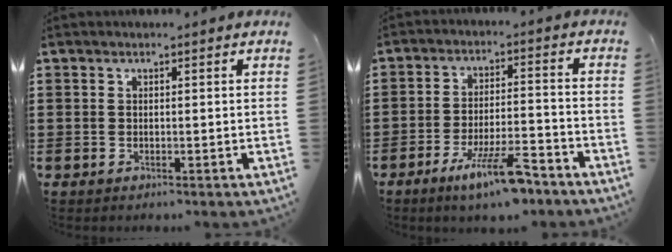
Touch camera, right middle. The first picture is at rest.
{"total": 9.1, "force": [-6.2, 1.6, 6.6], "torque": [-0.125, -0.001, -0.113]}